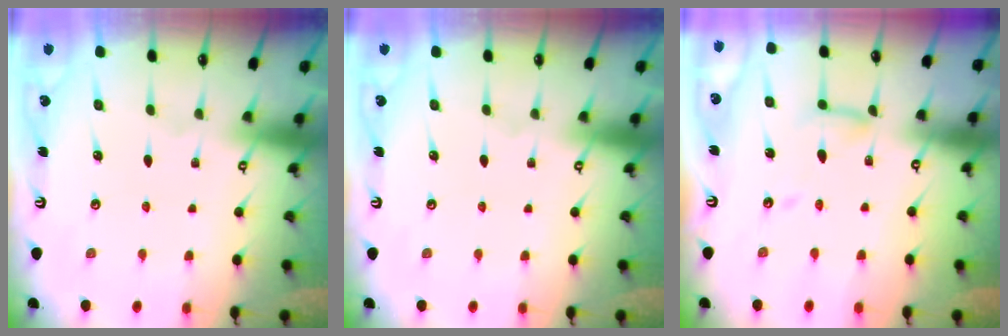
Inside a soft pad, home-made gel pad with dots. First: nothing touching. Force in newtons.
{"total": 0.0}
{"total": 7.5, "press": 7.5, "slide": 0.6}